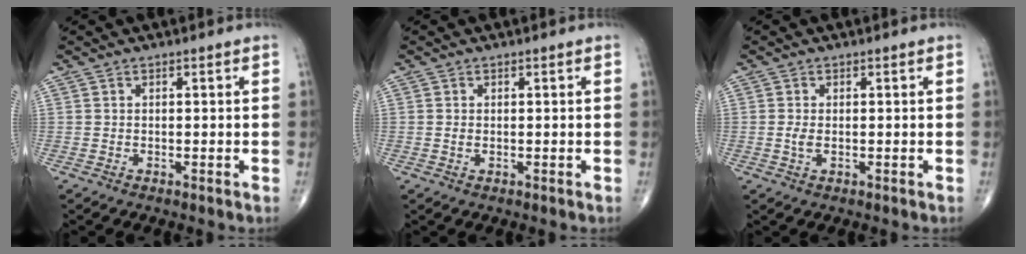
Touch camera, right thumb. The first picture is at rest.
{"total": 0.9, "force": [0.0, 0.6, 0.7], "torque": [-0.014, 0.000, 0.001]}
{"total": 1.8, "force": [-0.2, 1.0, 1.5], "torque": [-0.035, -0.003, -0.004]}